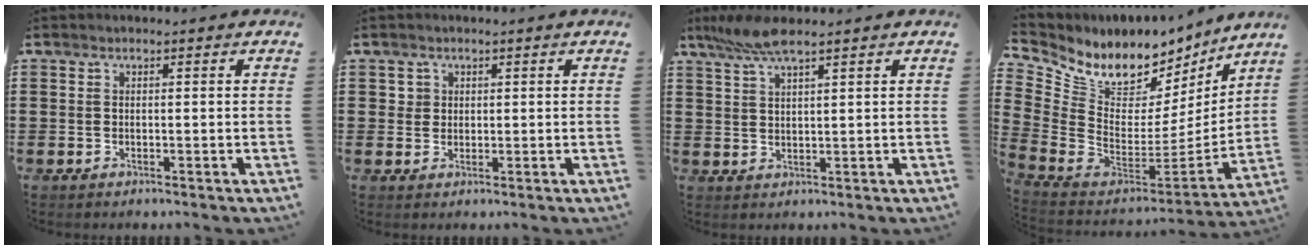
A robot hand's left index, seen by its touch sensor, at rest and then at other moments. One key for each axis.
{"total": 1.7, "fx": 0.6, "fy": 1.6, "fz": 0.3, "tx": -0.012, "ty": 0.008, "tz": 0.011}
{"total": 5.5, "fx": 4.0, "fy": 0.8, "fz": 3.8, "tx": -0.082, "ty": -0.002, "tz": 0.072}
{"total": 7.8, "fx": 6.0, "fy": 3.9, "fz": 3.1, "tx": -0.092, "ty": -0.064, "tz": 0.104}